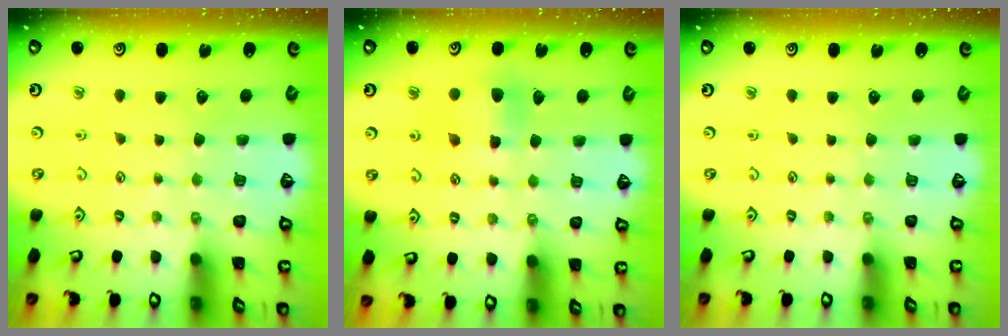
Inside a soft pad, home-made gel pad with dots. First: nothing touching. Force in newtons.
{"total": 7.3, "press": 7.3, "slide": 0.6}
{"total": 0.0}